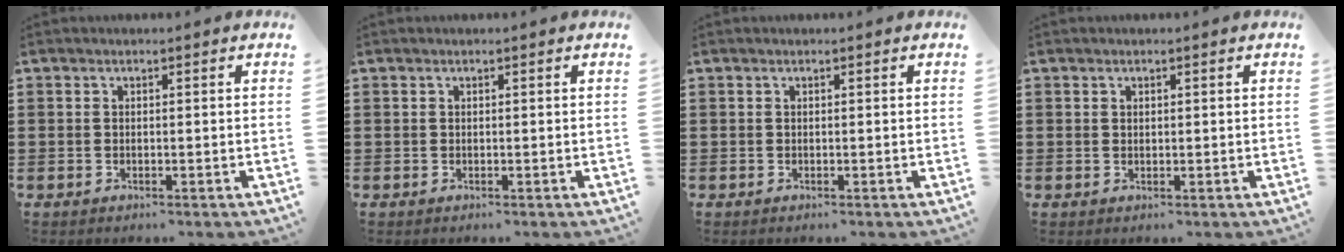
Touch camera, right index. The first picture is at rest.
{"total": 0.0}
{"total": 0.0}
{"total": 0.5, "force": [0.3, 0.4, 0.0], "torque": [-0.001, 0.002, 0.007]}